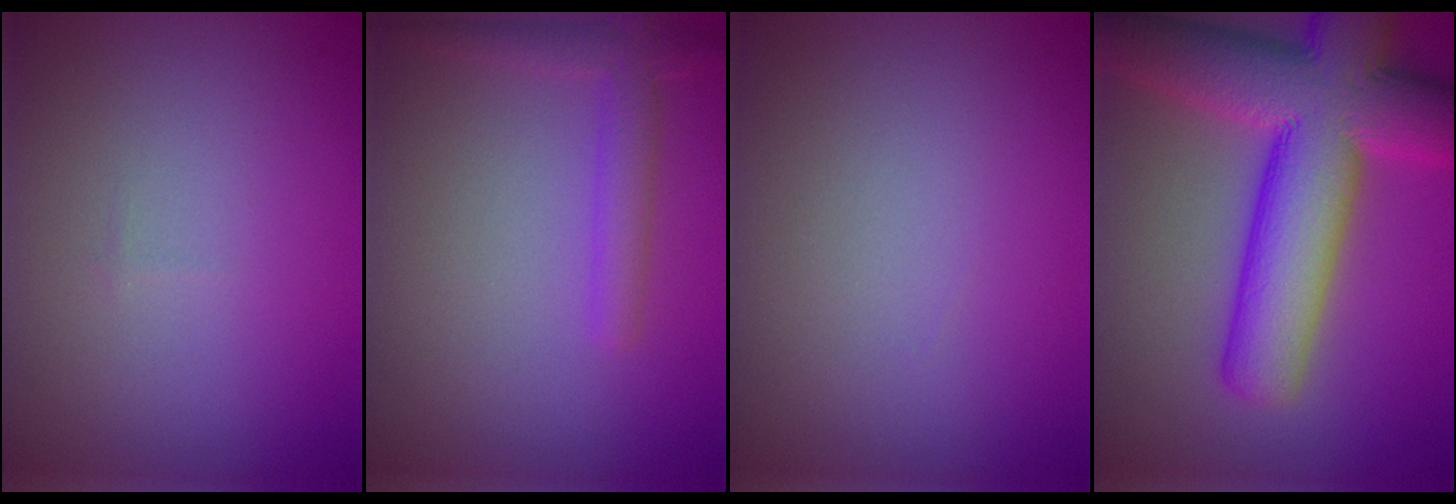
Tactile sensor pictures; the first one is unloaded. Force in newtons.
{"total": 2.6, "press": 2.6, "slide": 0.2}
{"total": 0.0}
{"total": 13.1, "press": 13.1, "slide": 0.5}